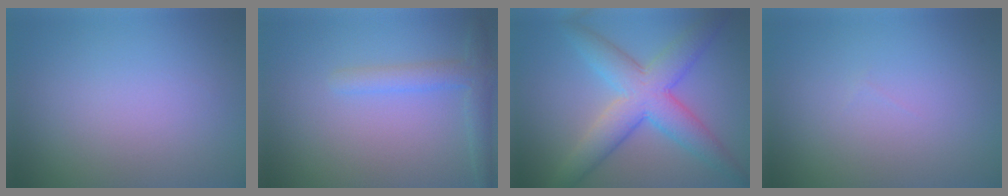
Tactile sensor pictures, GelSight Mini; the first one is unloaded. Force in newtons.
{"total": 2.6, "press": 2.6, "slide": 0.2}
{"total": 7.1, "press": 7.1, "slide": 0.2}
{"total": 0.0}